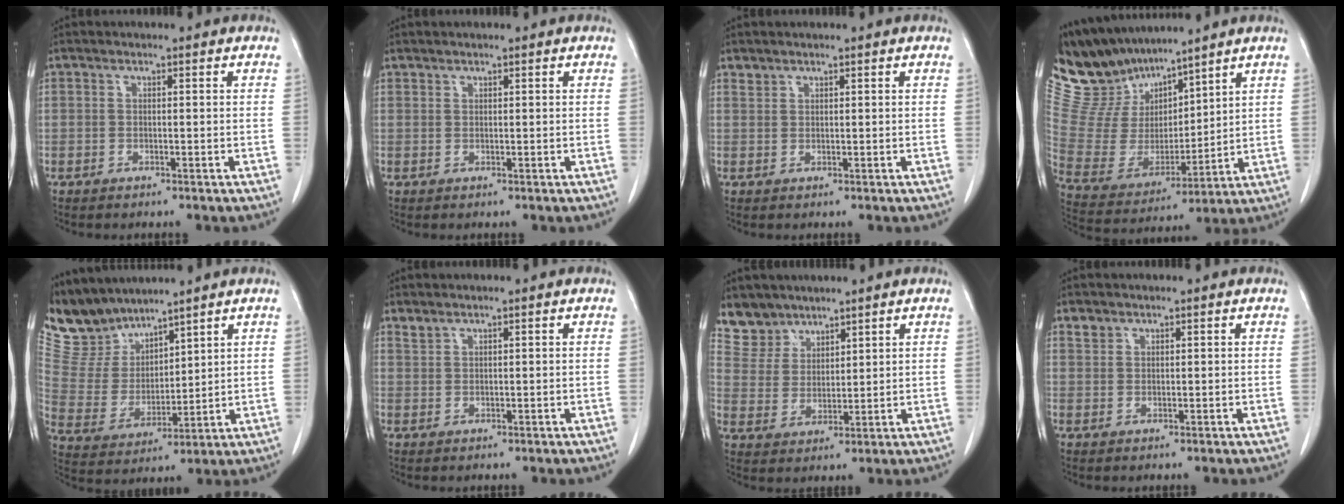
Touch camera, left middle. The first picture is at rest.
{"total": 0.5, "force": [0.5, 0.2, -0.1], "torque": [0.000, -0.002, 0.009]}
{"total": 1.0, "force": [0.9, 0.3, -0.1], "torque": [0.002, 0.003, 0.018]}
{"total": 13.4, "force": [12.4, 4.0, 3.3], "torque": [-0.091, 0.016, 0.259]}
{"total": 9.2, "force": [8.6, 3.2, 0.7], "torque": [-0.033, 0.009, 0.191]}
{"total": 1.1, "force": [1.1, 0.2, 0.2], "torque": [-0.007, 0.006, 0.026]}
{"total": 5.8, "force": [5.0, 3.0, 0.1], "torque": [-0.003, 0.006, 0.109]}
{"total": 1.4, "force": [1.1, 0.8, 0.1], "torque": [0.001, 0.005, 0.022]}